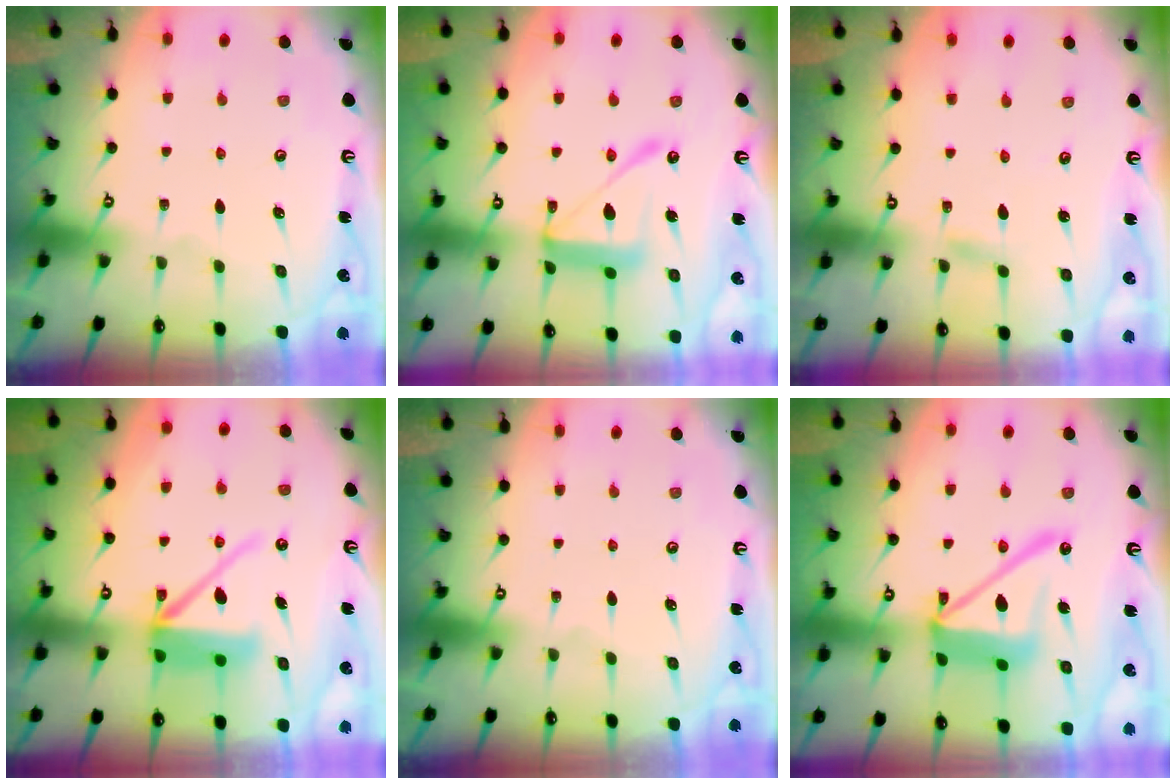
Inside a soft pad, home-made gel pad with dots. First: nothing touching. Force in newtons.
{"total": 14.1, "press": 14.1, "slide": 1.0}
{"total": 1.1, "press": 1.1, "slide": 0.1}
{"total": 12.1, "press": 11.9, "slide": 1.8}
{"total": 0.0}
{"total": 17.4, "press": 17.3, "slide": 1.7}